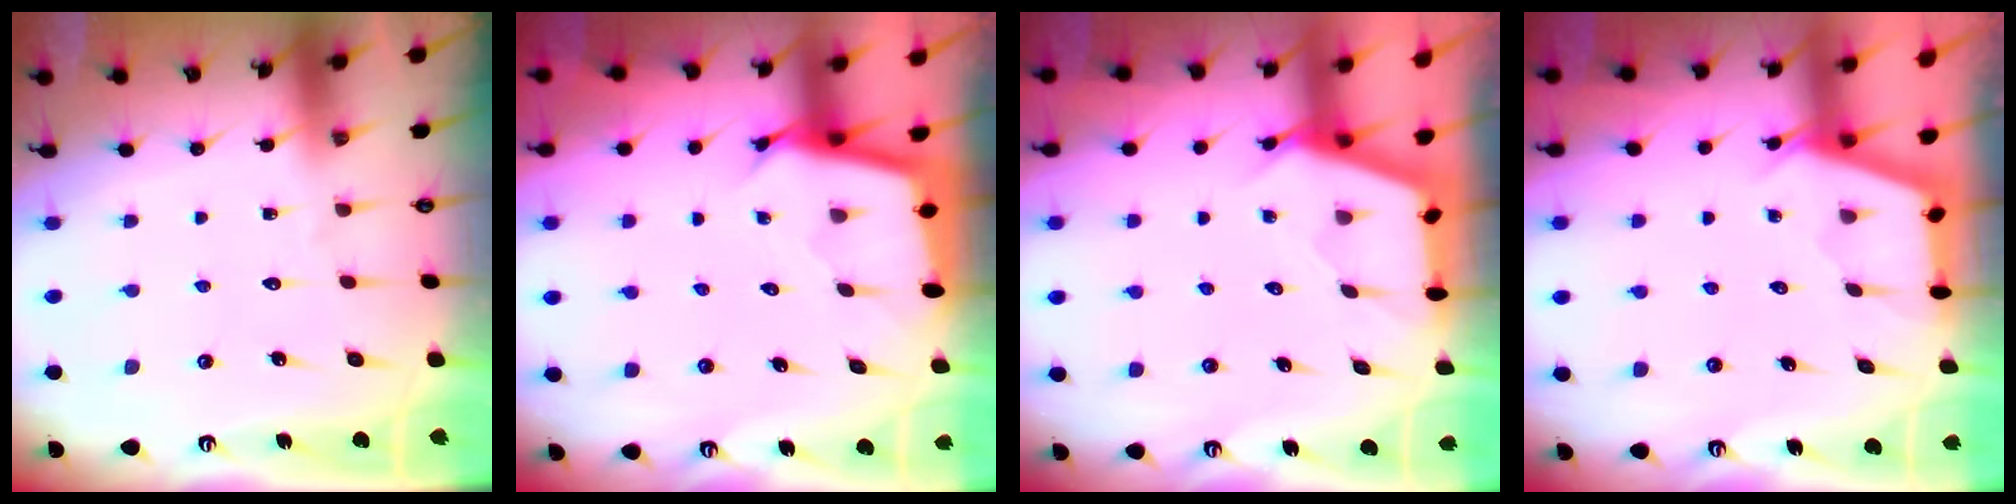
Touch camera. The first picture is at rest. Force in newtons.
{"total": 2.5, "press": 2.5, "slide": 0.1}
{"total": 2.6, "press": 2.5, "slide": 0.4}
{"total": 2.9, "press": 2.9, "slide": 0.3}